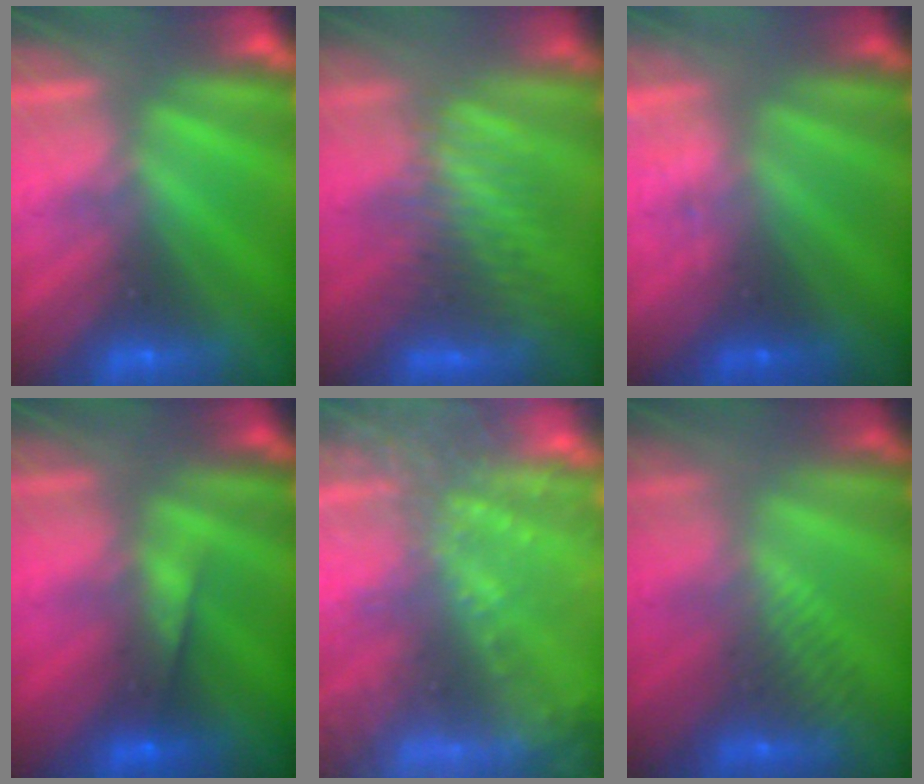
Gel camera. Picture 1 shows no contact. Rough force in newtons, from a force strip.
{"total": 3.1}
{"total": 1.6}
{"total": 4.5}
{"total": 9.5}
{"total": 3.2}